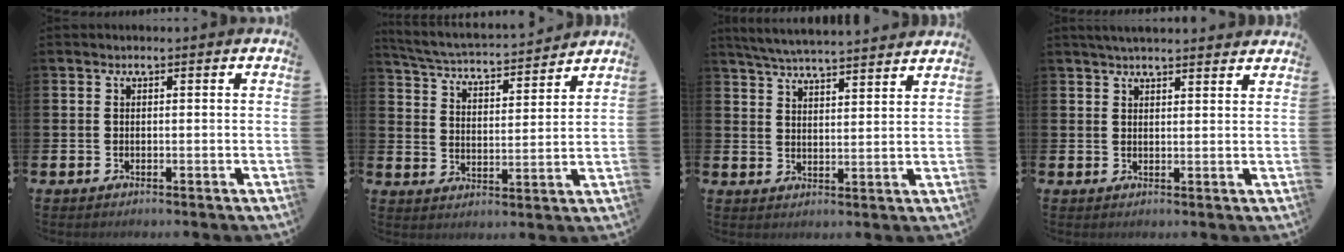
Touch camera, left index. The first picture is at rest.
{"total": 4.6, "force": [4.6, 0.4, 0.7], "torque": [-0.035, -0.044, 0.073]}
{"total": 5.4, "force": [5.3, -0.1, 0.8], "torque": [-0.039, -0.032, 0.096]}
{"total": 3.3, "force": [3.2, 0.2, 0.9], "torque": [-0.022, -0.009, 0.058]}